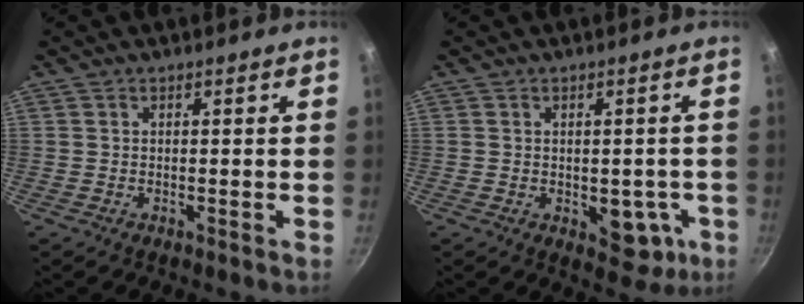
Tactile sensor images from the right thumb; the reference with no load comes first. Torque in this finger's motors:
{"motor_torque": [0.96, 0.56, 0.49, -0.38, 0.11]}